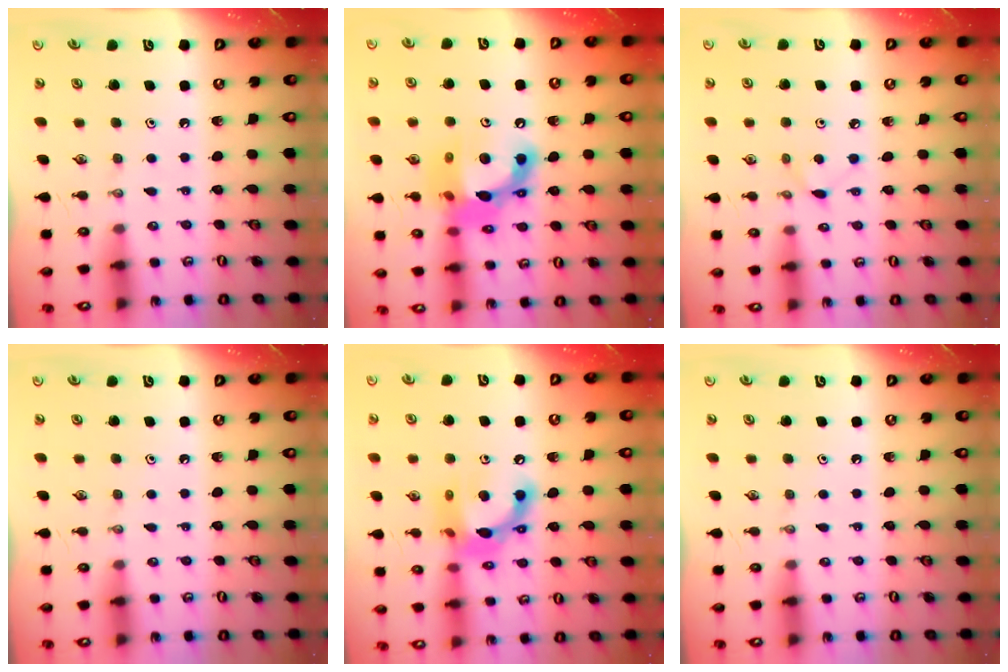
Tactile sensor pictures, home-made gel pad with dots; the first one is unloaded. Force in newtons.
{"total": 16.1, "press": 16.0, "slide": 1.4}
{"total": 4.1, "press": 4.0, "slide": 0.6}
{"total": 0.0}
{"total": 13.9, "press": 13.9, "slide": 0.8}
{"total": 0.0}